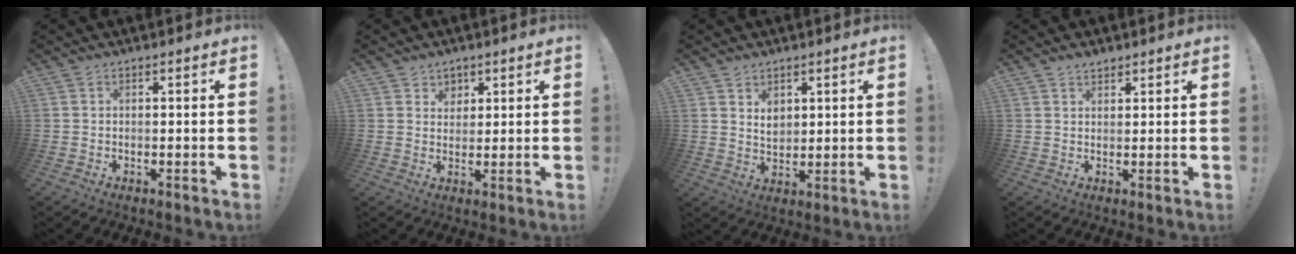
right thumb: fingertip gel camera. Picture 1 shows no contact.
{"total": 3.7, "force": [2.3, 2.9, 0.3], "torque": [-0.003, -0.016, 0.042]}
{"total": 4.8, "force": [2.8, 3.5, 1.6], "torque": [-0.016, -0.022, 0.048]}
{"total": 2.2, "force": [1.9, 1.0, 0.4], "torque": [0.005, -0.015, 0.035]}